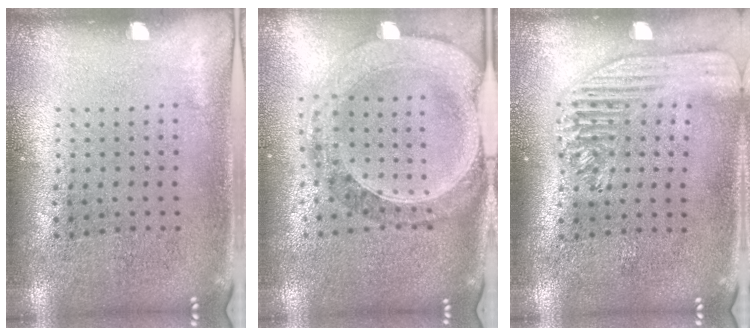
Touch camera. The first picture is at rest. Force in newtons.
{"total": 1.4, "press": 1.4, "slide": 0.3}
{"total": 1.7, "press": 1.5, "slide": 0.7}